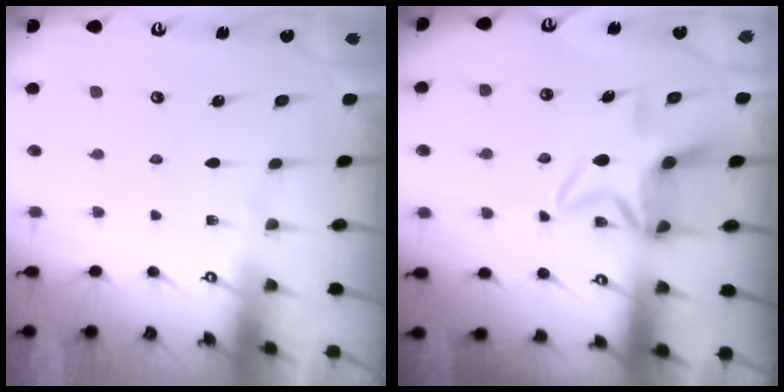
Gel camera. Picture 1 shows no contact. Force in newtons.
{"total": 7.2, "press": 7.1, "slide": 1.1}